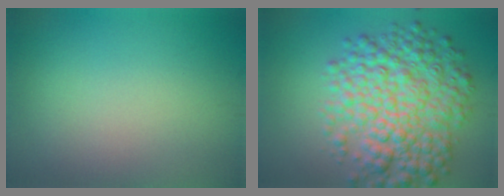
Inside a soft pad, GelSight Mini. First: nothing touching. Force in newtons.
{"total": 8.8, "press": 8.8, "slide": 0.1}